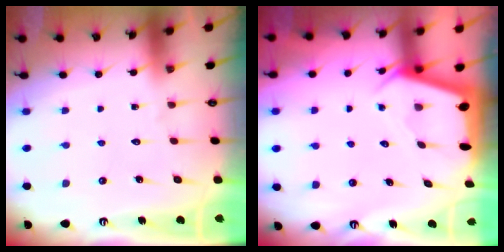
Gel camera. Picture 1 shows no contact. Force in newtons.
{"total": 2.5, "press": 2.5, "slide": 0.3}